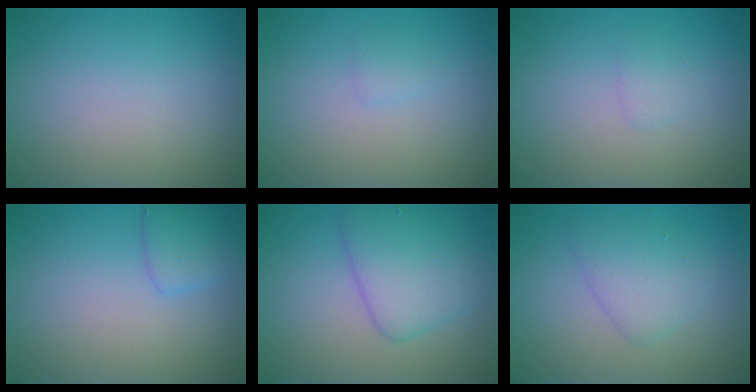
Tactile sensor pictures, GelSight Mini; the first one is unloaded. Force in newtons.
{"total": 0.8, "press": 0.8, "slide": 0.1}
{"total": 0.9, "press": 0.9, "slide": 0.1}
{"total": 1.7, "press": 1.7, "slide": 0.1}
{"total": 4.6, "press": 4.6, "slide": 0.1}
{"total": 2.9, "press": 2.9, "slide": 0.0}